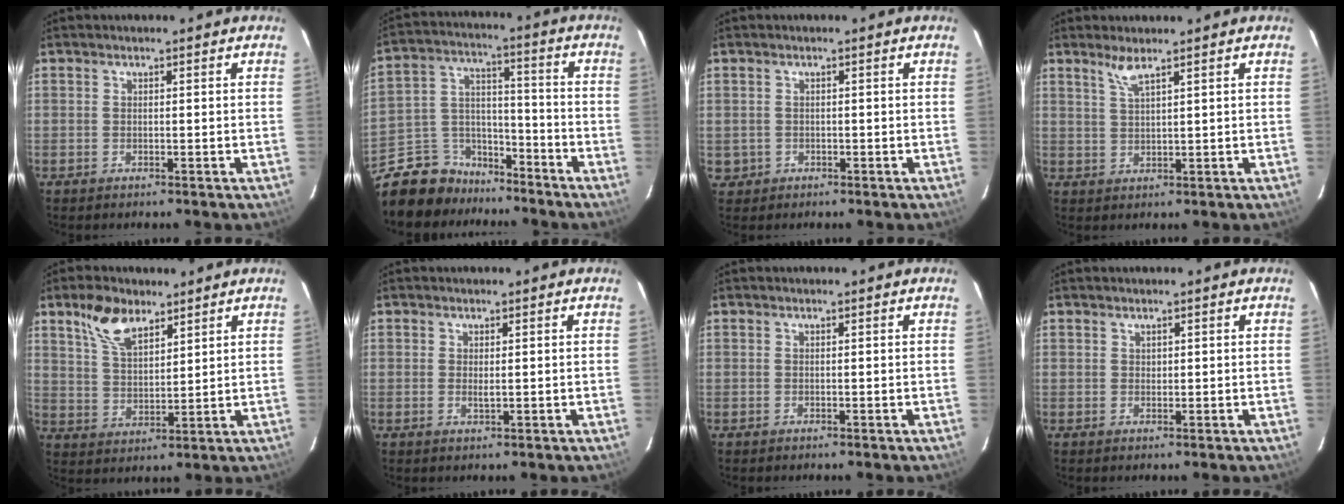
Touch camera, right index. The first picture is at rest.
{"total": 13.0, "force": [-10.4, 7.3, 2.5], "torque": [-0.065, 0.054, -0.173]}
{"total": 2.3, "force": [-0.4, 2.2, 0.2], "torque": [-0.005, 0.003, 0.000]}
{"total": 2.8, "force": [2.2, -0.1, 1.8], "torque": [-0.040, -0.002, 0.044]}
{"total": 8.7, "force": [5.7, 4.2, 5.0], "torque": [-0.093, 0.013, 0.113]}
{"total": 1.1, "force": [0.2, 0.4, 1.0], "torque": [-0.017, 0.000, 0.003]}
{"total": 0.0}
{"total": 0.6, "force": [0.5, 0.4, 0.0], "torque": [0.001, 0.002, 0.010]}